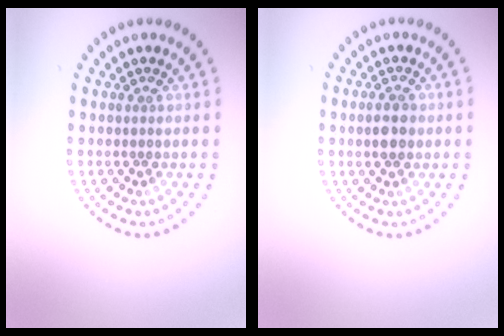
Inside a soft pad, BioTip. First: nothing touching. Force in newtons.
{"total": 2.2, "press": 2.2, "slide": 0.0}